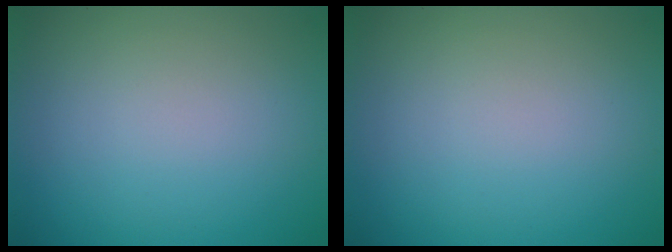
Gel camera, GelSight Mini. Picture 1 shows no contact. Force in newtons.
{"total": 0.0}